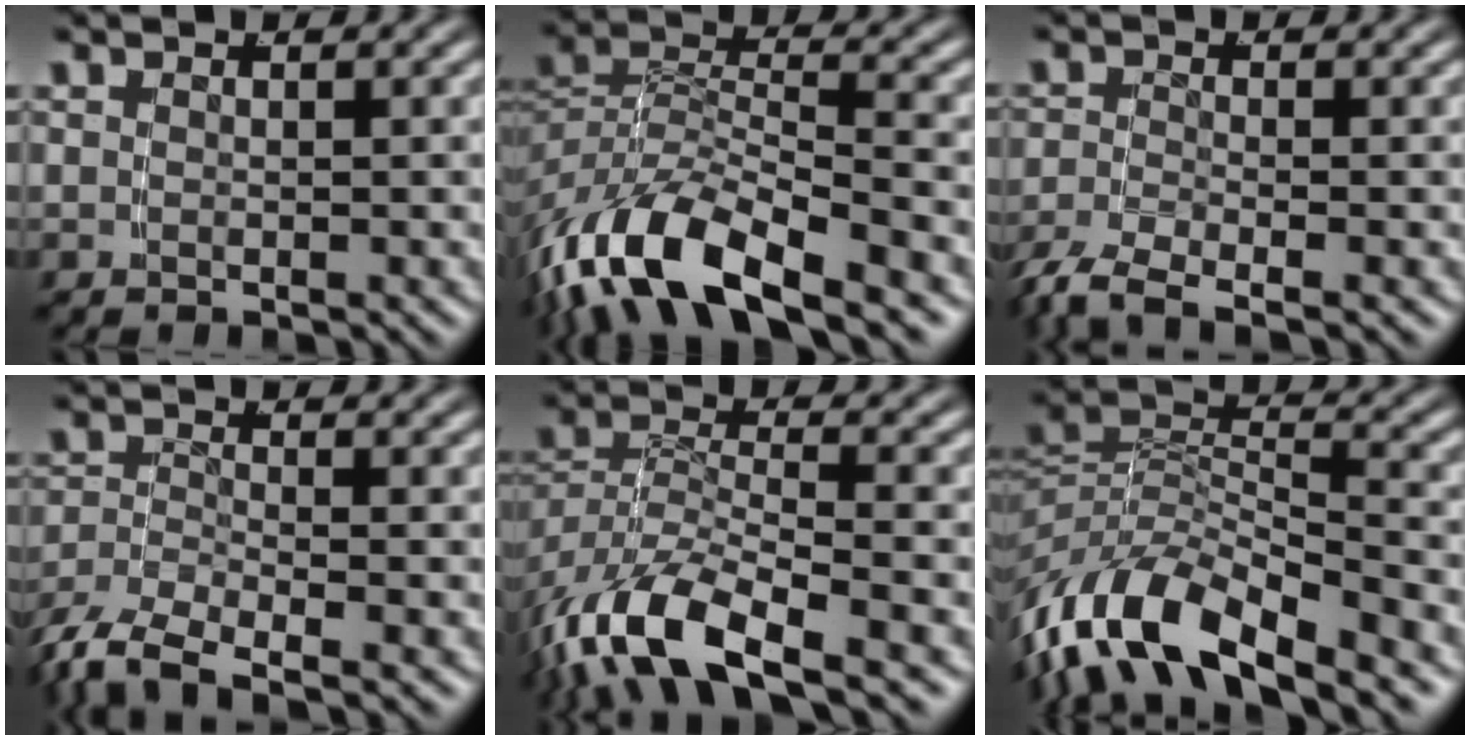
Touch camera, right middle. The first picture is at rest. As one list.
[{"total": 9.4, "force": [-5.0, 4.6, 6.5], "torque": [-0.137, -0.030, -0.067]}, {"total": 5.1, "force": [-3.9, 1.6, 2.9], "torque": [-0.057, -0.021, -0.052]}, {"total": 7.0, "force": [-5.0, 3.5, 3.5], "torque": [-0.085, -0.030, -0.072]}, {"total": 7.6, "force": [-4.6, 2.8, 5.3], "torque": [-0.109, -0.027, -0.060]}, {"total": 10.6, "force": [-5.3, 6.0, 7.0], "torque": [-0.151, -0.046, -0.064]}]